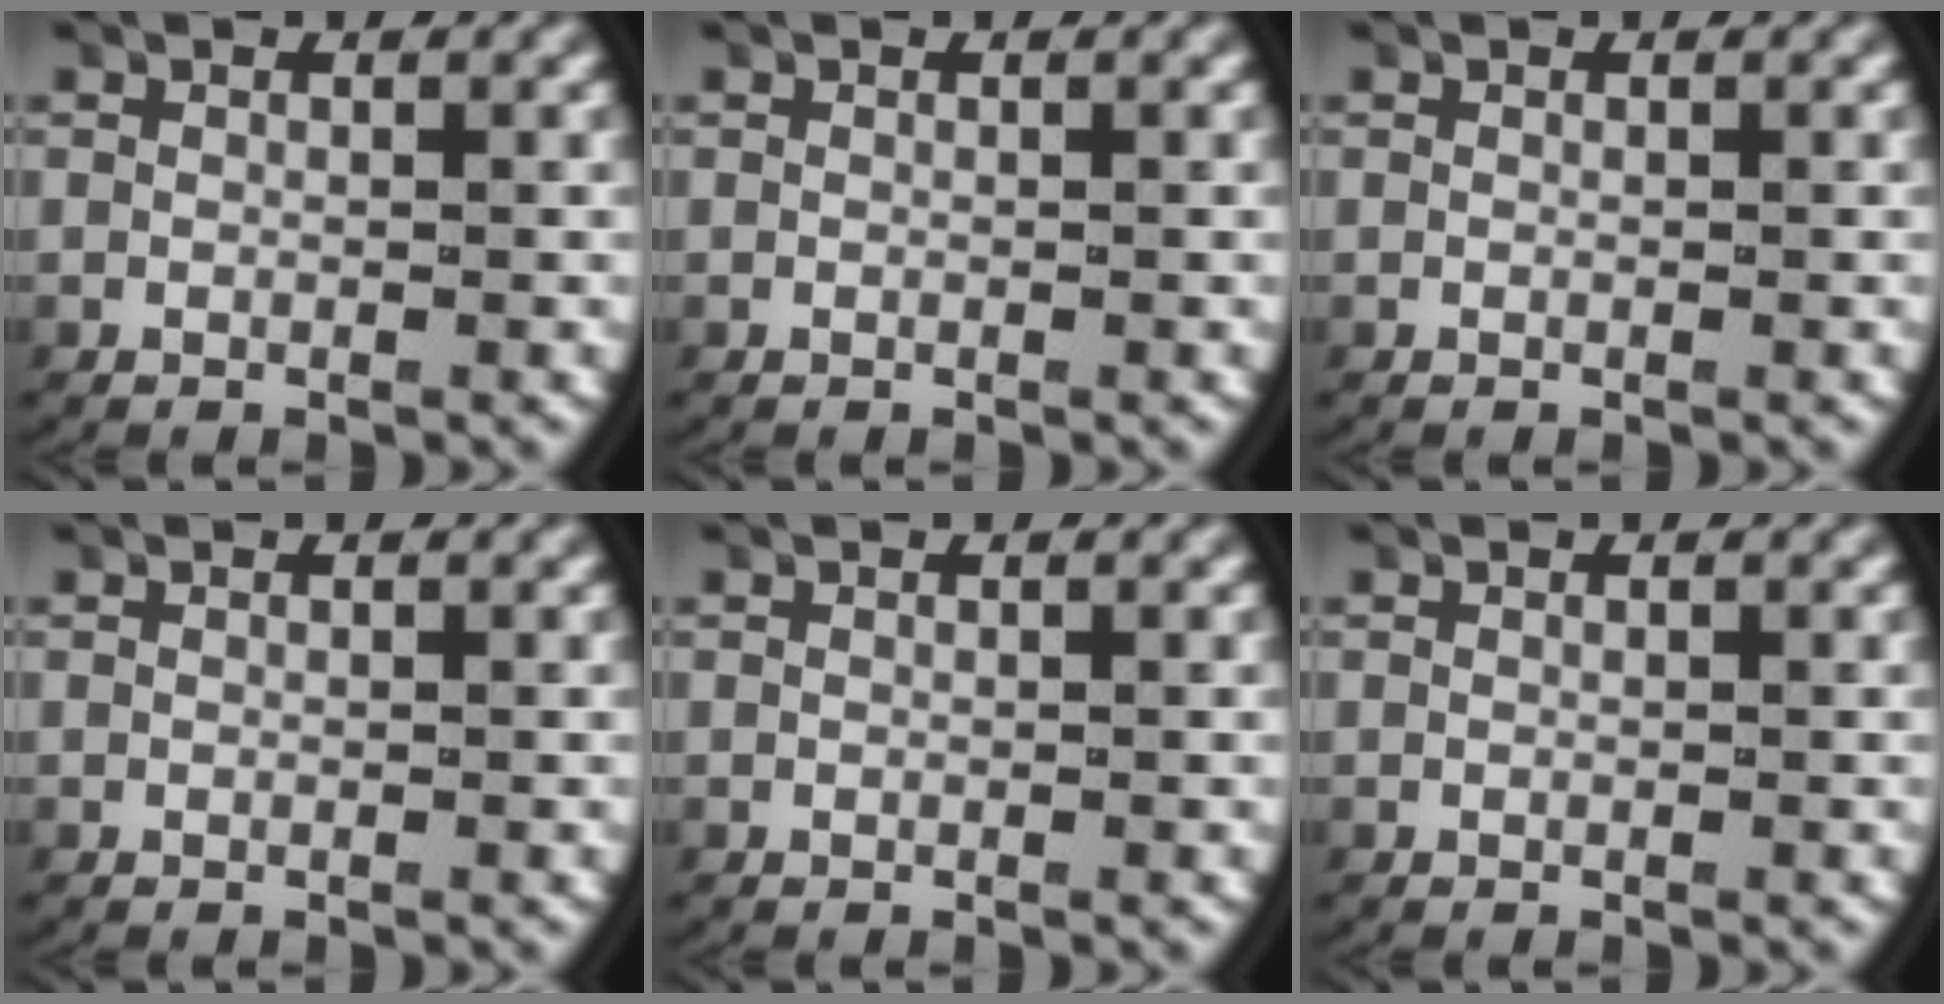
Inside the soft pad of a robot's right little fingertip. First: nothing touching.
{"total": 0.0}
{"total": 0.0}
{"total": 0.0}
{"total": 0.0}
{"total": 0.0}